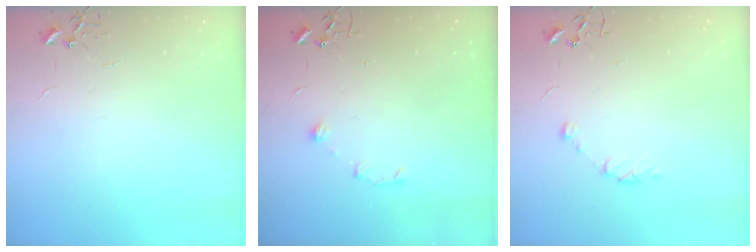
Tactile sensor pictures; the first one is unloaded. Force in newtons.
{"total": 7.3, "press": 7.2, "slide": 1.4}
{"total": 5.8, "press": 5.8, "slide": 0.8}